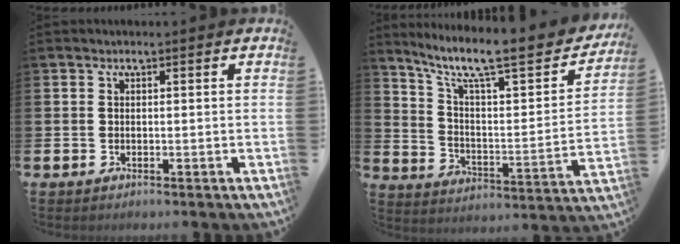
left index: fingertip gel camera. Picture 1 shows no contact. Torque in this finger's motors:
{"motor_torque": [1.04, -1.10, 0.73, 0.21]}